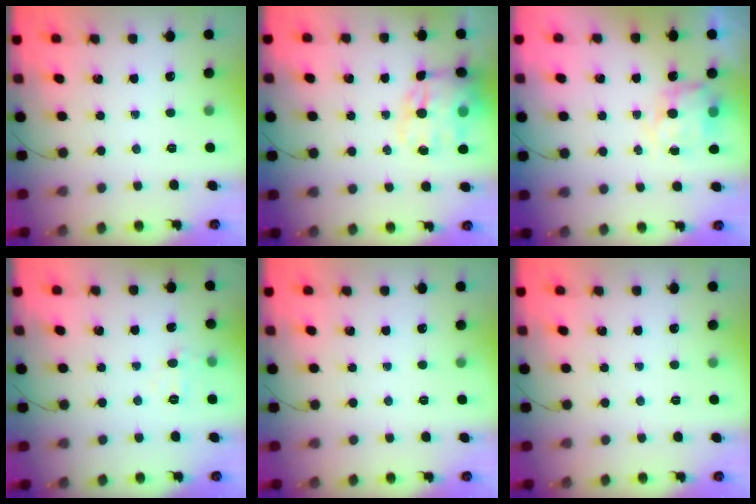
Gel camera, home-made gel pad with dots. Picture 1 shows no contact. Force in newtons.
{"total": 13.6, "press": 13.1, "slide": 3.7}
{"total": 8.3, "press": 8.2, "slide": 1.1}
{"total": 5.0, "press": 4.8, "slide": 1.5}
{"total": 0.0}
{"total": 0.0}